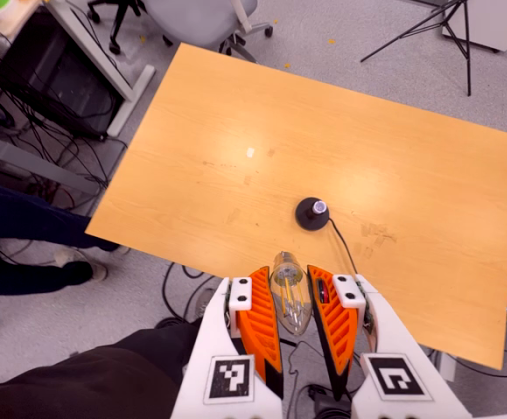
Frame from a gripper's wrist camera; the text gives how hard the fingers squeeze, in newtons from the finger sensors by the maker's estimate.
{"total": 16.4, "left": 18.0, "right": 14.8}